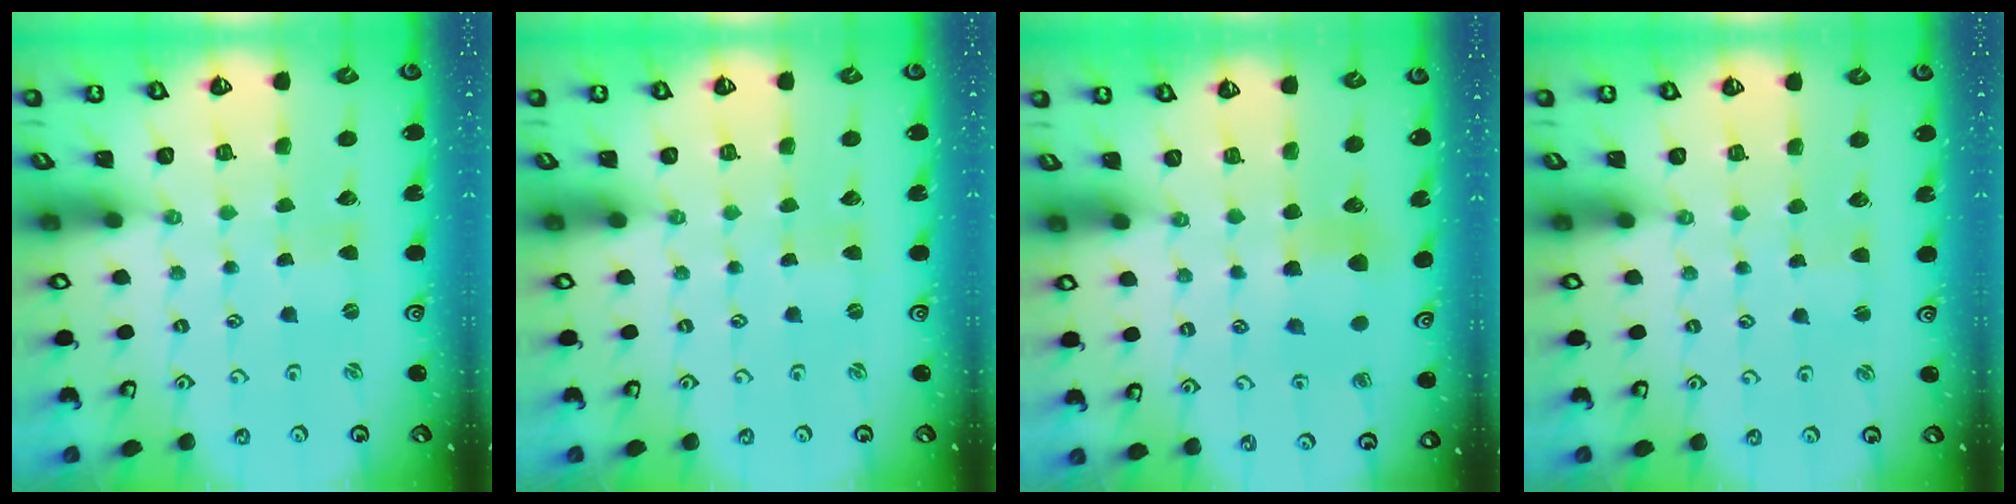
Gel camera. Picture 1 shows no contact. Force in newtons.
{"total": 0.0}
{"total": 5.8, "press": 5.8, "slide": 0.2}
{"total": 1.6, "press": 1.6, "slide": 0.3}